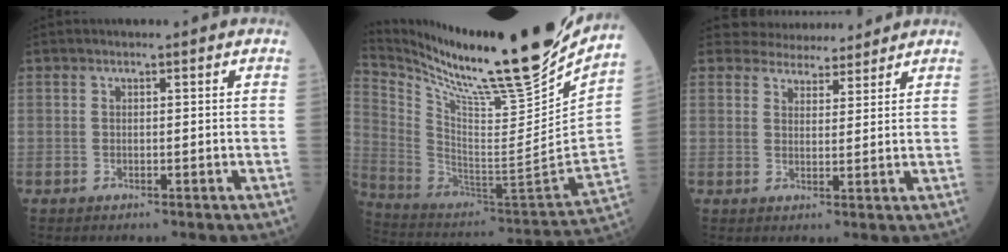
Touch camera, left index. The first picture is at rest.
{"total": 27.3, "force": [22.4, 0.7, 15.7], "torque": [-0.279, -0.065, 0.361]}
{"total": 6.8, "force": [6.4, 2.1, 0.6], "torque": [-0.005, 0.007, 0.087]}